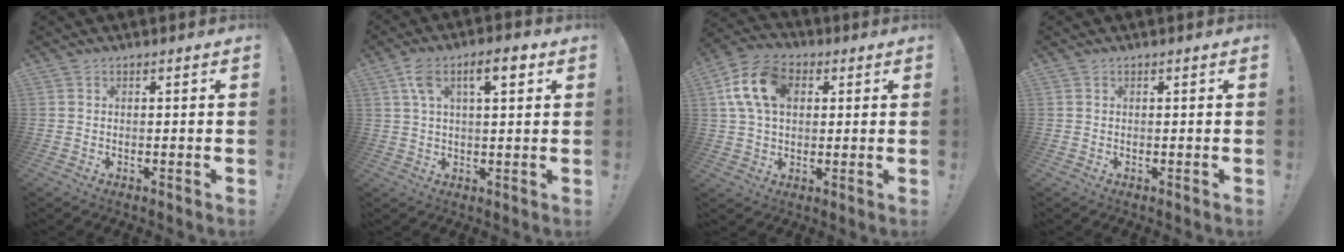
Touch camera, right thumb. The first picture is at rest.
{"total": 8.6, "force": [3.6, 3.3, 7.1], "torque": [-0.108, 0.001, 0.057]}
{"total": 14.9, "force": [3.9, 10.1, 10.2], "torque": [-0.189, 0.006, 0.076]}
{"total": 0.0}